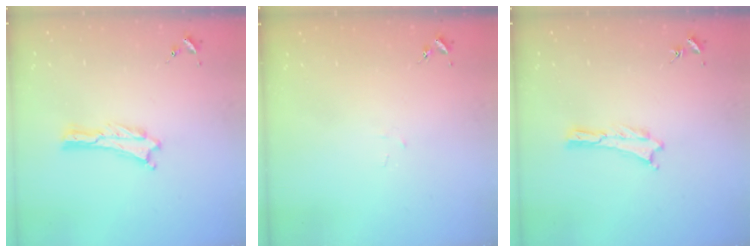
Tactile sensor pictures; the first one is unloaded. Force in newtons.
{"total": 1.0, "press": 1.0, "slide": 0.1}
{"total": 0.0}